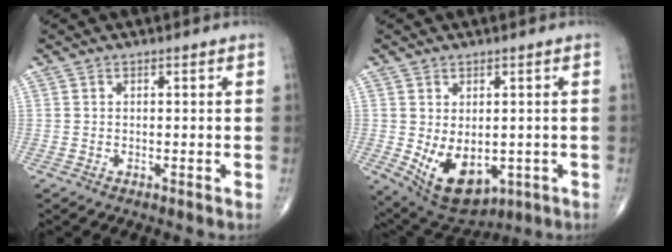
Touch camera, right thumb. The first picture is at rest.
{"total": 11.3, "force": [-2.0, 6.9, 8.6], "torque": [-0.125, -0.009, -0.005]}